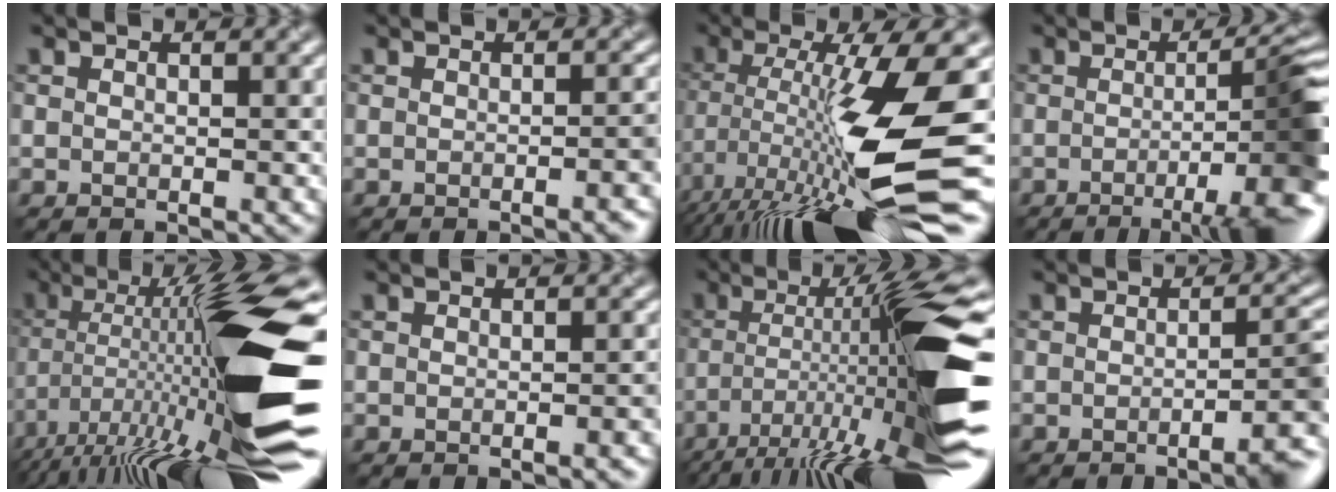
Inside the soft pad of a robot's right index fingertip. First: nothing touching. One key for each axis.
{"total": 2.8, "fx": -1.1, "fy": 0.8, "fz": 2.5, "tx": -0.018, "ty": 0.004, "tz": -0.018}
{"total": 15.2, "fx": -4.2, "fy": 3.5, "fz": 14.2, "tx": -0.254, "ty": -0.012, "tz": -0.064}
{"total": 10.0, "fx": -2.6, "fy": 2.3, "fz": 9.4, "tx": -0.107, "ty": -0.005, "tz": -0.036}
{"total": 18.0, "fx": -4.0, "fy": 3.0, "fz": 17.2, "tx": -0.288, "ty": 0.012, "tz": -0.070}
{"total": 1.5, "fx": -0.7, "fy": 0.4, "fz": 1.3, "tx": -0.011, "ty": 0.001, "tz": -0.009}
{"total": 15.6, "fx": -4.4, "fy": 2.2, "fz": 14.8, "tx": -0.233, "ty": 0.008, "tz": -0.071}
{"total": 4.8, "fx": -1.9, "fy": 1.0, "fz": 4.3, "tx": -0.041, "ty": 0.007, "tz": -0.032}